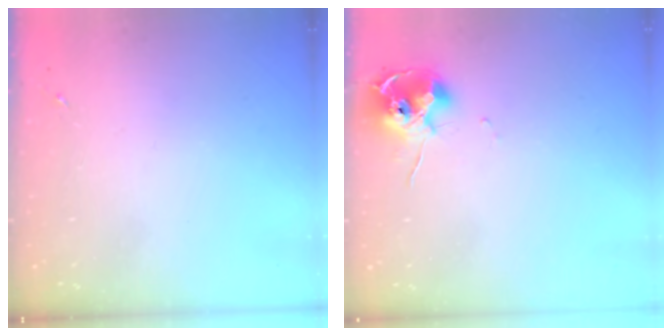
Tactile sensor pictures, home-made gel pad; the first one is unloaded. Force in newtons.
{"total": 10.6, "press": 10.5, "slide": 0.8}